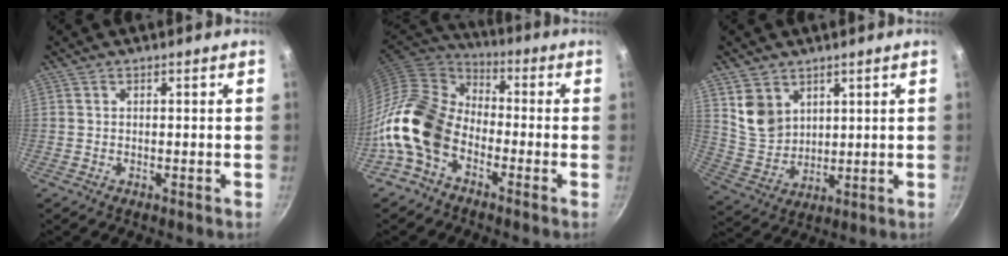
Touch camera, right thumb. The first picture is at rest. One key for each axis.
{"total": 15.6, "fx": -5.9, "fy": 10.6, "fz": 9.8, "tx": -0.163, "ty": 0.059, "tz": -0.140}
{"total": 8.6, "fx": 4.2, "fy": 6.4, "fz": 3.9, "tx": -0.051, "ty": -0.022, "tz": 0.095}